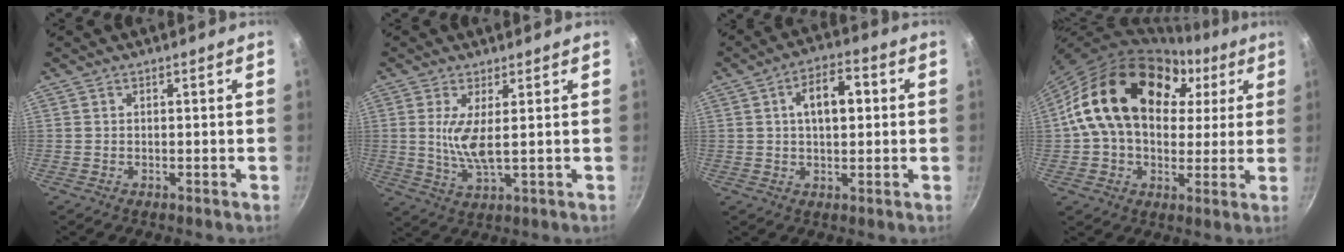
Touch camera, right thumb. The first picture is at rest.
{"total": 6.3, "force": [1.1, 1.6, 6.0], "torque": [-0.130, -0.014, 0.025]}
{"total": 8.7, "force": [1.5, 4.6, 7.1], "torque": [-0.090, 0.016, 0.018]}
{"total": 23.9, "force": [6.1, 16.8, 15.8], "torque": [-0.247, 0.025, 0.092]}